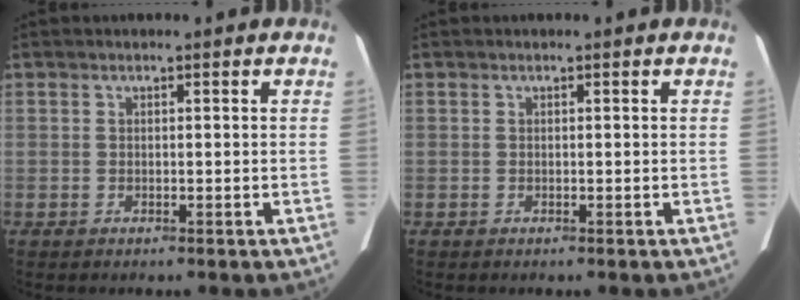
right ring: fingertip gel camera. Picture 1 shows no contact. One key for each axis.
{"total": 0.0}